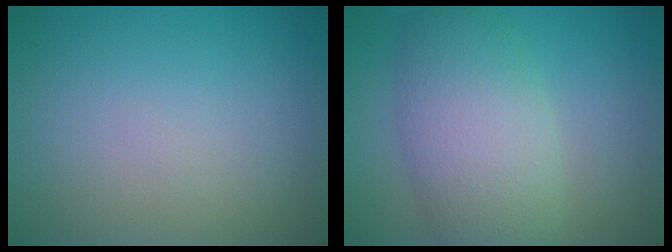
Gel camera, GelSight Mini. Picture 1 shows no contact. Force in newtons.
{"total": 7.0, "press": 7.0, "slide": 0.3}